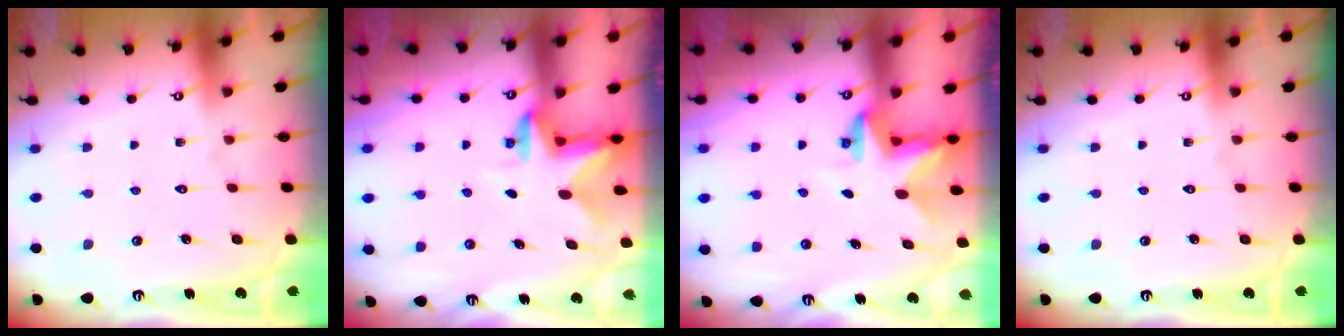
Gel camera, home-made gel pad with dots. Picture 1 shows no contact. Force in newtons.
{"total": 2.7, "press": 2.6, "slide": 0.5}
{"total": 2.8, "press": 2.8, "slide": 0.2}
{"total": 0.0}